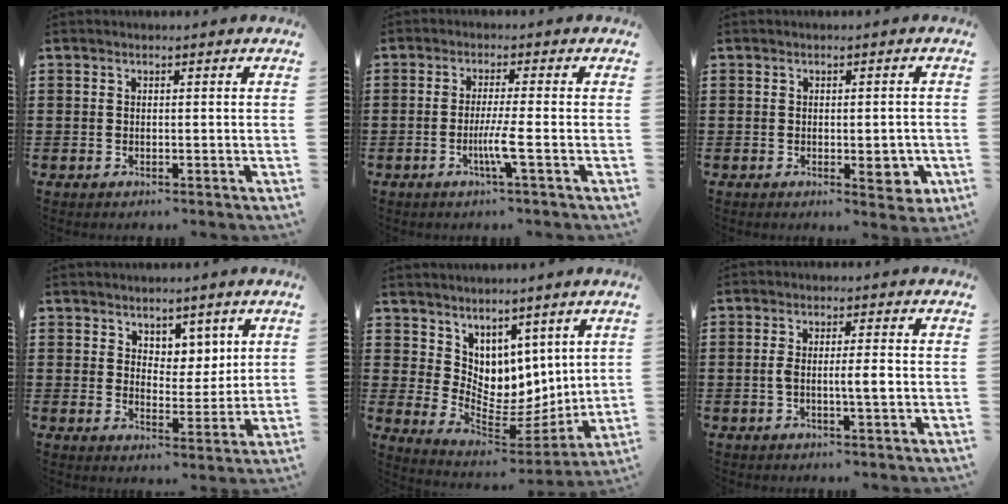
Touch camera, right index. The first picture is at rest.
{"total": 4.3, "force": [-1.4, -0.4, 4.0], "torque": [-0.077, -0.015, -0.029]}
{"total": 3.2, "force": [-0.9, 1.3, 2.8], "torque": [-0.044, 0.001, -0.013]}
{"total": 4.9, "force": [3.4, 3.5, 0.6], "torque": [-0.024, 0.000, 0.061]}
{"total": 6.7, "force": [4.9, 4.4, -0.9], "torque": [-0.026, -0.064, 0.094]}
{"total": 3.5, "force": [-0.6, 0.5, 3.5], "torque": [-0.063, -0.001, -0.013]}